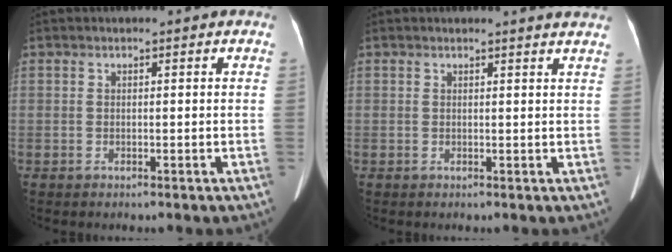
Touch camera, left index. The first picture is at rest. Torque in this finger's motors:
{"motor_torque": [0.32, -0.14, -0.05, 0.02]}